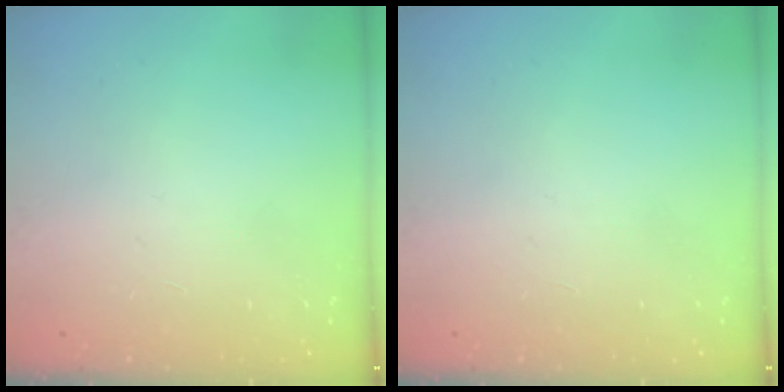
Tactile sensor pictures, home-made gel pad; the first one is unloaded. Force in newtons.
{"total": 0.0}